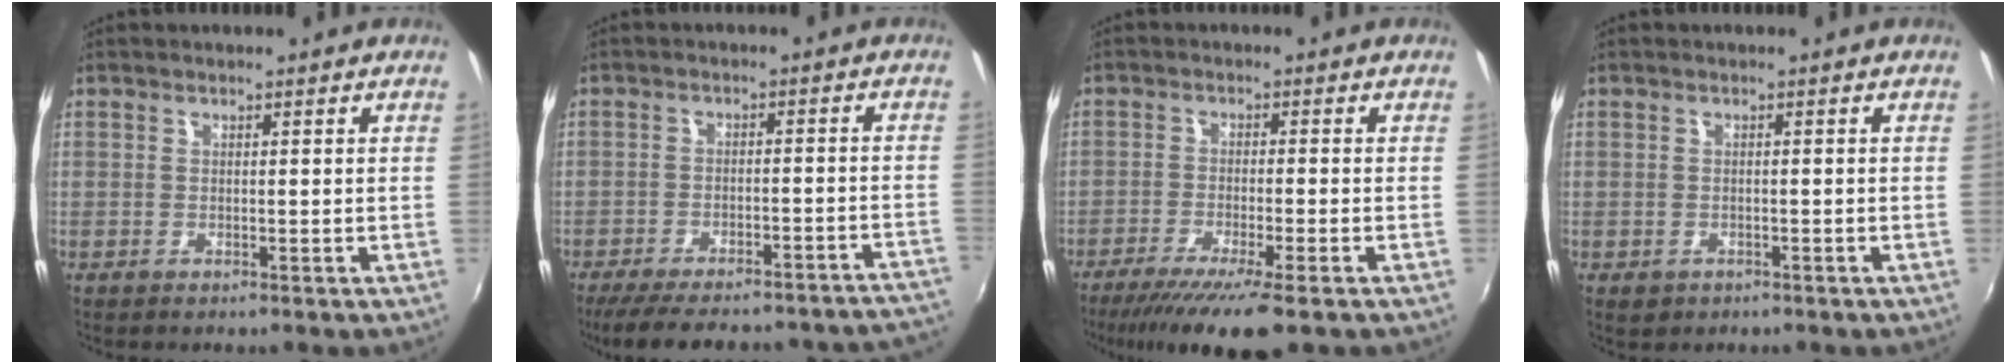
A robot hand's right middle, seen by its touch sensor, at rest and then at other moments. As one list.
[{"total": 22.9, "force": [-20.5, 4.7, 9.1], "torque": [-0.145, -0.008, -0.257]}, {"total": 10.8, "force": [-8.0, 0.5, 7.2], "torque": [-0.148, -0.037, -0.132]}, {"total": 2.2, "force": [-1.1, 1.8, 0.8], "torque": [-0.020, -0.005, -0.012]}]